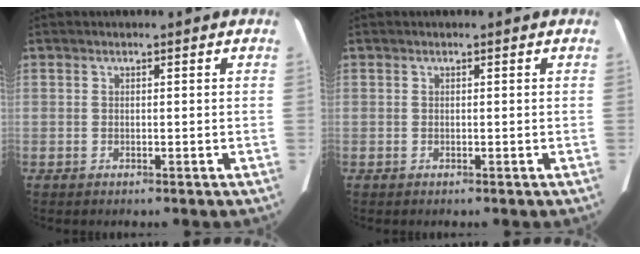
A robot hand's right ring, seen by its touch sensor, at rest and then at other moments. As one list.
[{"total": 0.0}]